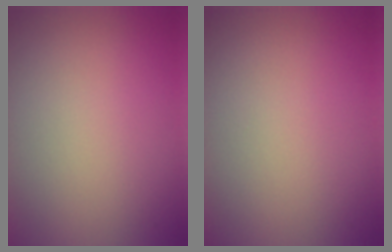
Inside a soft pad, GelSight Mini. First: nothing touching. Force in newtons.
{"total": 0.0}